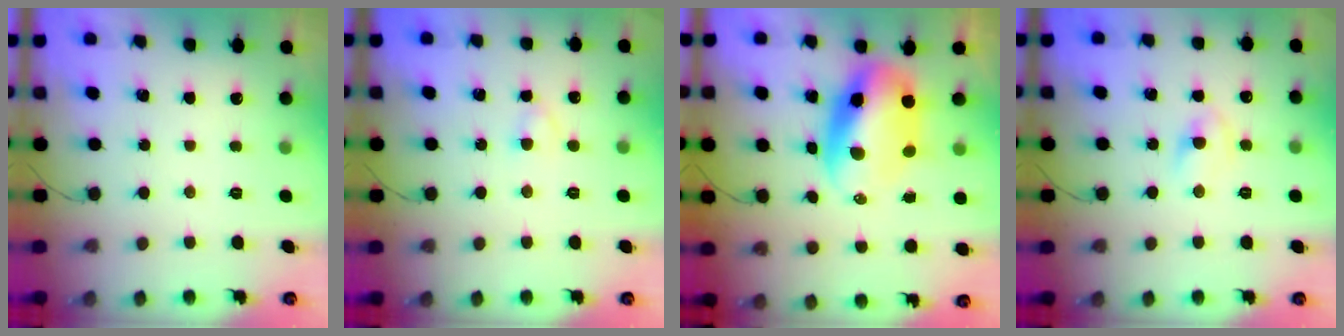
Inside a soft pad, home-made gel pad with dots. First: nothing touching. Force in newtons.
{"total": 2.4, "press": 2.1, "slide": 1.1}
{"total": 10.9, "press": 10.5, "slide": 2.9}
{"total": 6.2, "press": 6.0, "slide": 1.5}